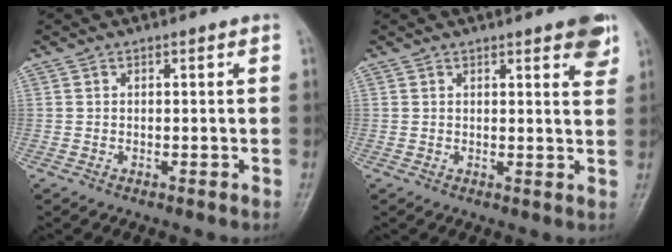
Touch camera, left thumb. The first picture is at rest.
{"total": 5.8, "force": [3.5, 1.6, 4.4], "torque": [-0.038, -0.013, 0.039]}